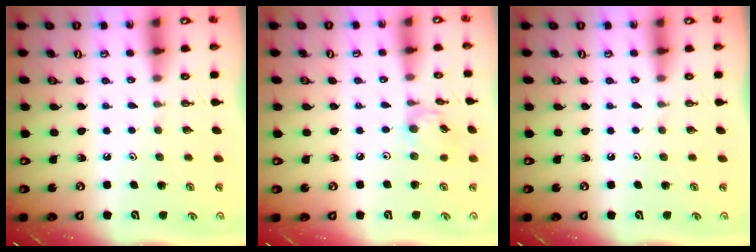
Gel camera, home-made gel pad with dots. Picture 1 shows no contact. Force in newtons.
{"total": 6.0, "press": 6.0, "slide": 0.3}
{"total": 0.0}